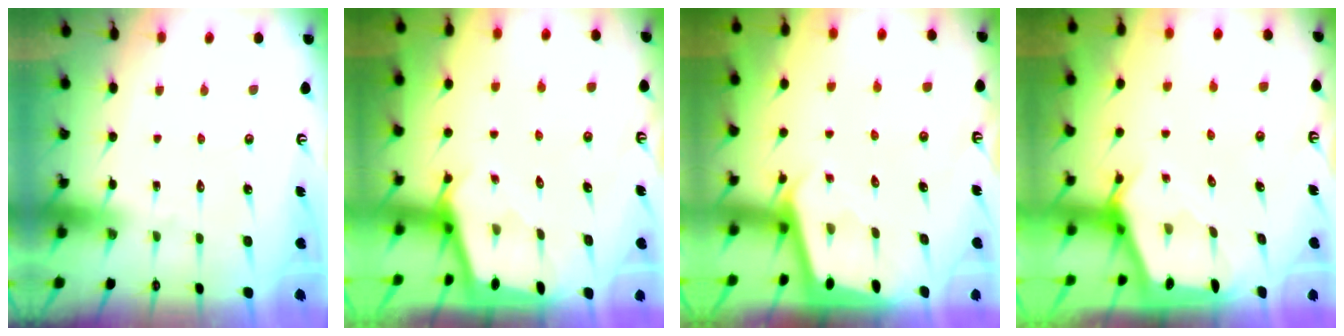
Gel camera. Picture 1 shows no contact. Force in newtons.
{"total": 1.8, "press": 1.8, "slide": 0.2}
{"total": 1.8, "press": 1.8, "slide": 0.1}
{"total": 2.3, "press": 2.3, "slide": 0.2}